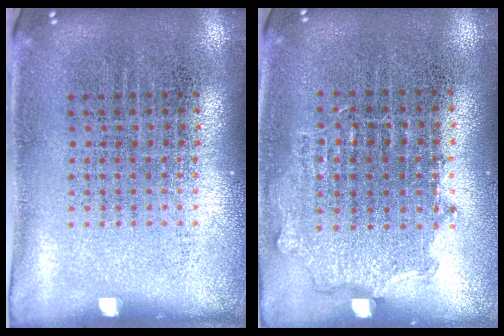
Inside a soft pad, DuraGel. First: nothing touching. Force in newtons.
{"total": 0.8, "press": 0.8, "slide": 0.2}